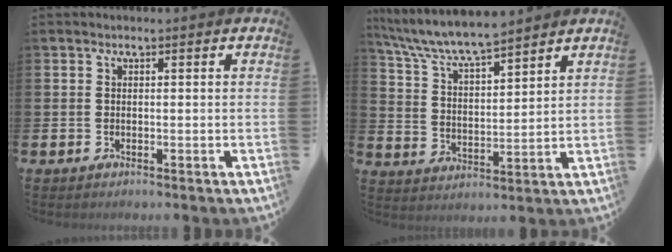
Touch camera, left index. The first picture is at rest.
{"total": 7.4, "force": [7.0, 0.8, 2.3], "torque": [-0.073, -0.042, 0.122]}